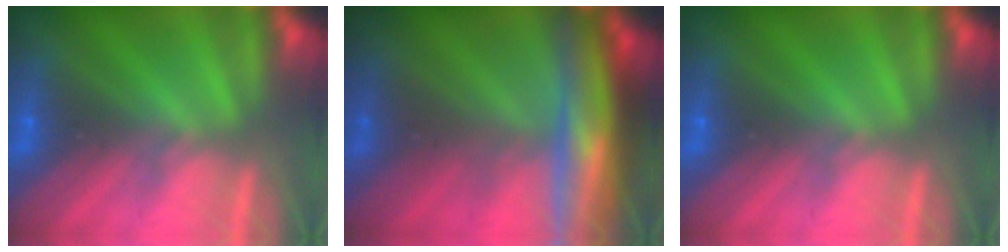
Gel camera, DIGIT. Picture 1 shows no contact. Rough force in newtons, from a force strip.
{"total": 7.0}
{"total": 0.0}